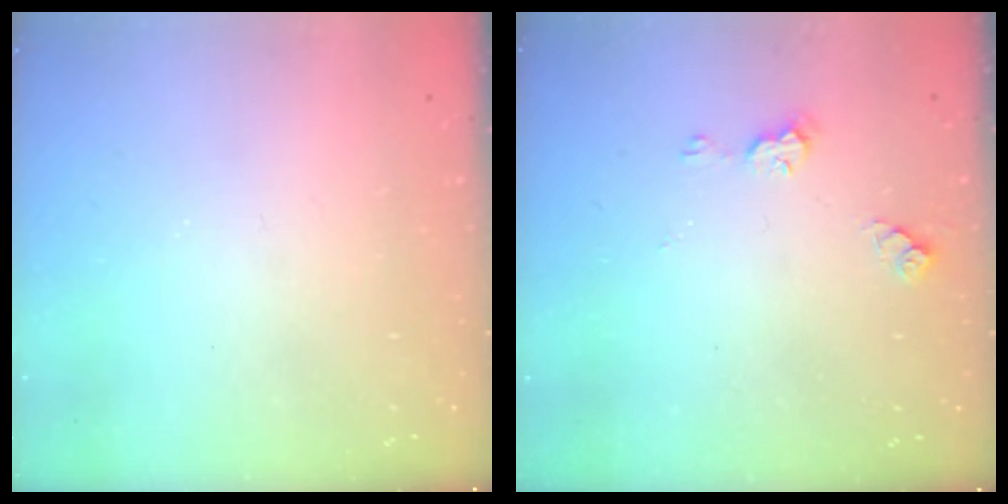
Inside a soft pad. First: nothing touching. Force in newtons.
{"total": 5.1, "press": 5.0, "slide": 0.6}